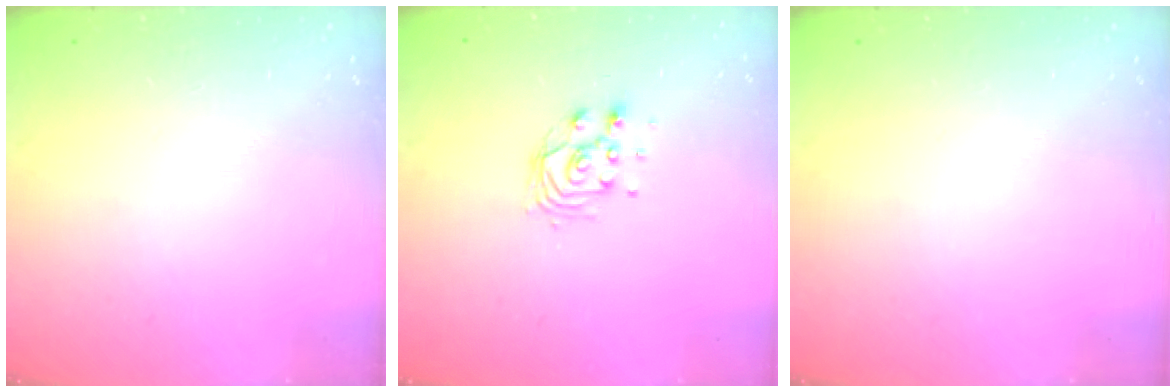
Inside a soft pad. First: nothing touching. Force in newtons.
{"total": 5.9, "press": 5.9, "slide": 0.2}
{"total": 0.0}